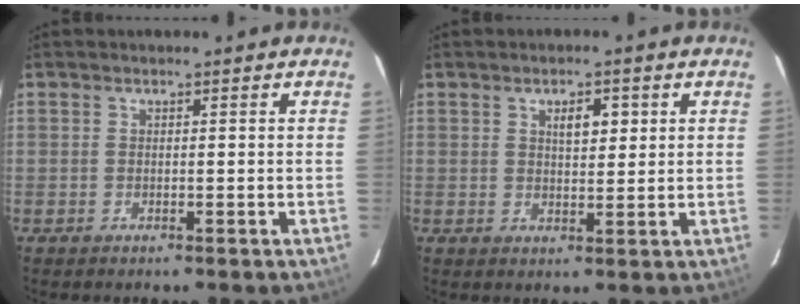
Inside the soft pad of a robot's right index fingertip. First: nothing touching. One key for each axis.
{"total": 3.8, "fx": 1.5, "fy": 1.7, "fz": 3.1, "tx": -0.048, "ty": 0.007, "tz": 0.026}